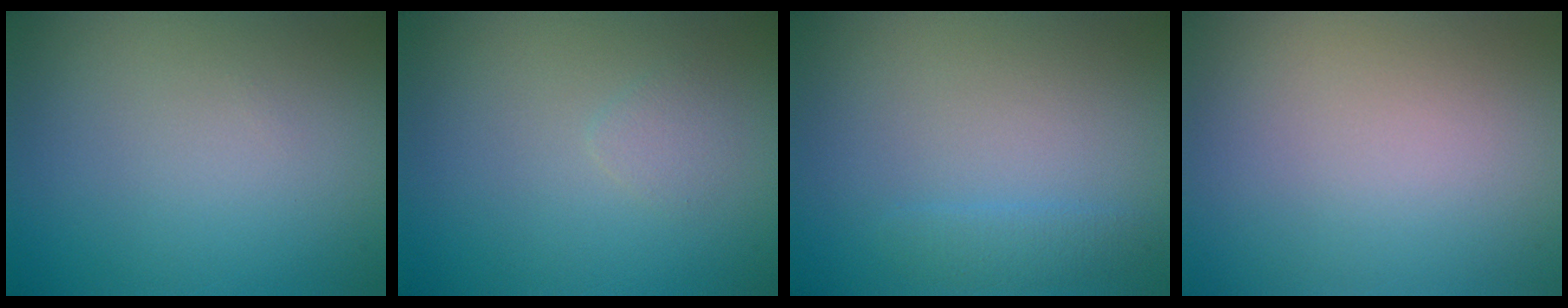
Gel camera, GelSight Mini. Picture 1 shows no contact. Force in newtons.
{"total": 0.9, "press": 0.9, "slide": 0.0}
{"total": 1.3, "press": 1.3, "slide": 0.1}
{"total": 0.5, "press": 0.5, "slide": 0.0}